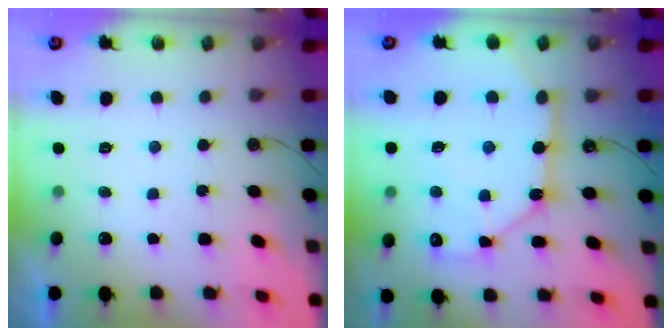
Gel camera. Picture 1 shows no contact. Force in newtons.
{"total": 14.0, "press": 14.0, "slide": 0.6}